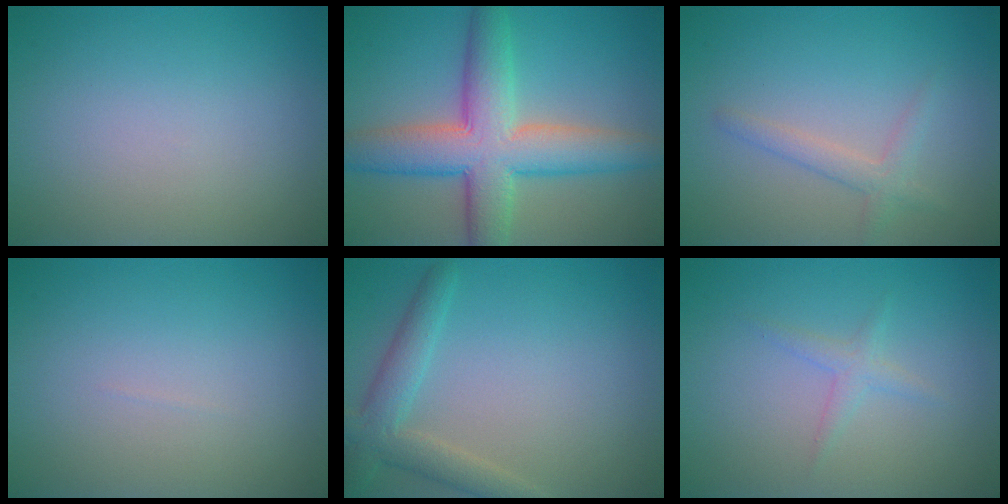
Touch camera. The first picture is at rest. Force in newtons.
{"total": 8.6, "press": 8.6, "slide": 0.2}
{"total": 1.9, "press": 1.9, "slide": 0.1}
{"total": 0.0}
{"total": 3.6, "press": 3.6, "slide": 0.3}
{"total": 1.3, "press": 1.3, "slide": 0.0}